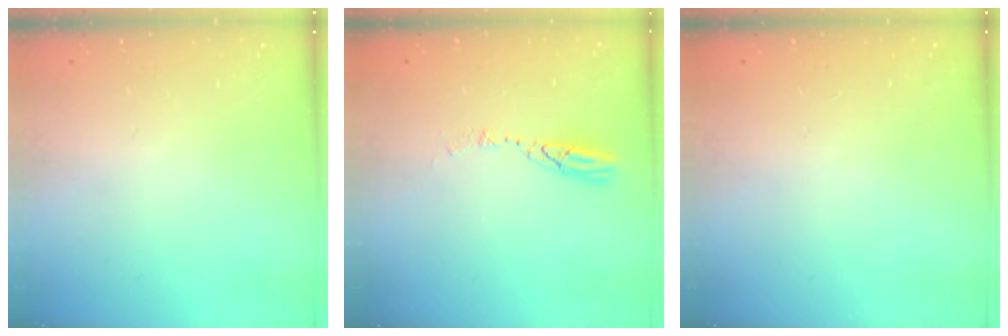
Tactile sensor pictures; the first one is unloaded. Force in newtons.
{"total": 4.3, "press": 4.3, "slide": 0.4}
{"total": 0.0}